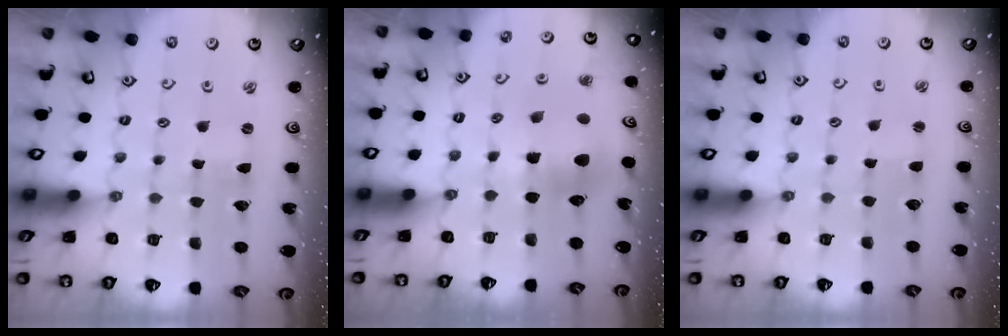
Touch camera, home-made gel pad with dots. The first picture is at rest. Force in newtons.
{"total": 8.2, "press": 8.1, "slide": 0.8}
{"total": 1.9, "press": 1.8, "slide": 0.4}